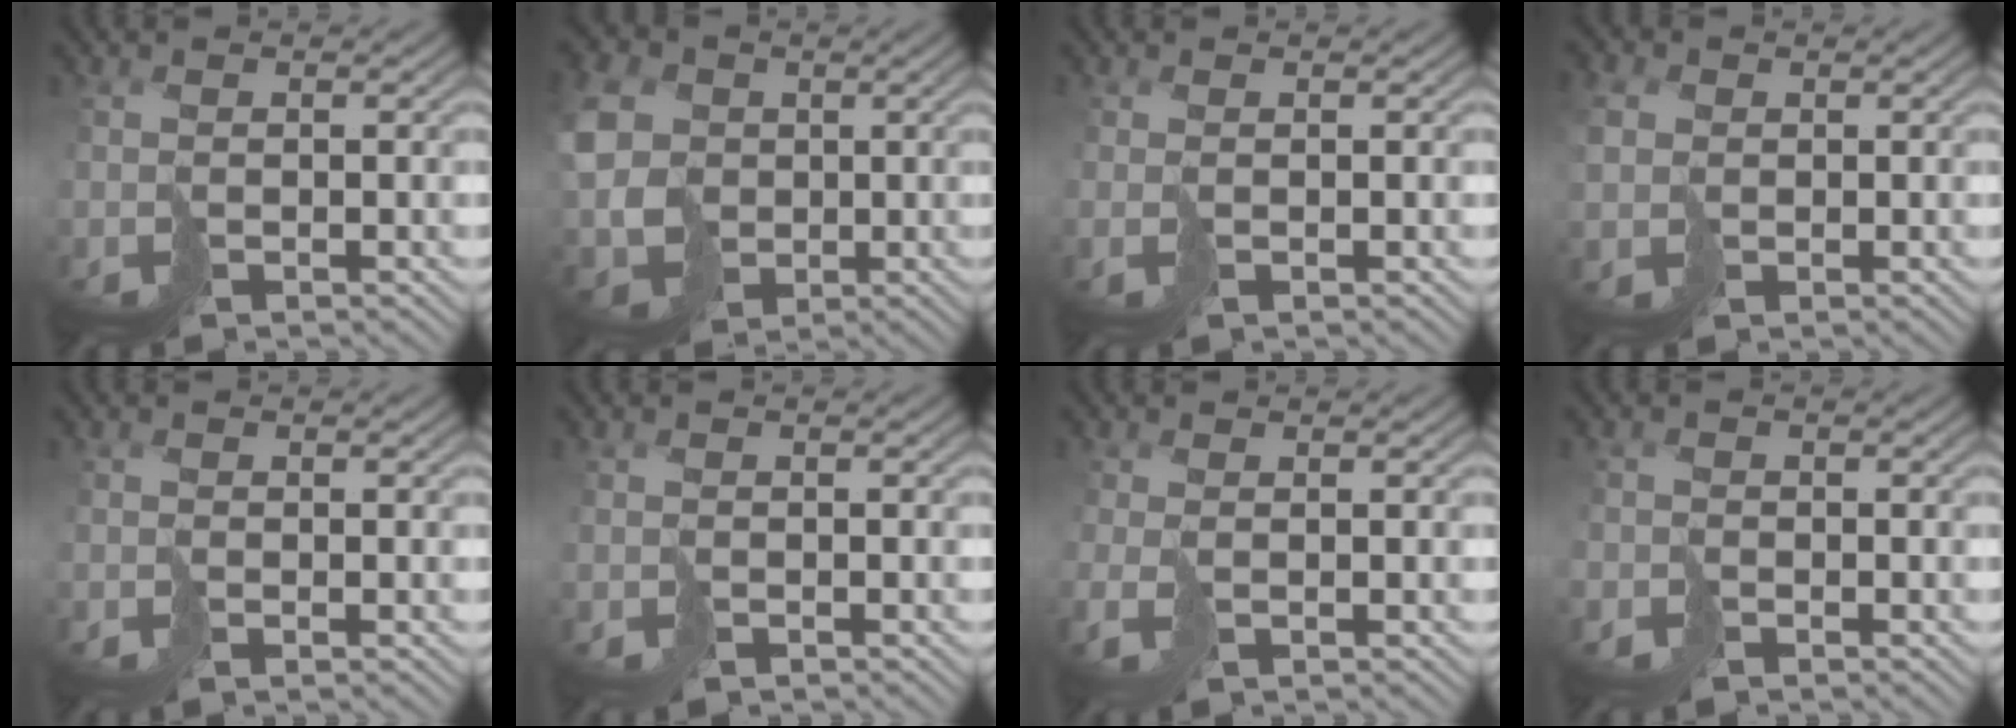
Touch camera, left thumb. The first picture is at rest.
{"total": 9.3, "force": [1.4, 8.0, 4.5], "torque": [-0.134, 0.001, 0.026]}
{"total": 0.8, "force": [-0.1, 0.2, 0.8], "torque": [-0.018, 0.000, -0.002]}
{"total": 3.2, "force": [0.7, 2.9, 1.2], "torque": [-0.054, -0.001, 0.019]}
{"total": 0.6, "force": [-0.4, 0.2, 0.4], "torque": [-0.010, -0.001, -0.009]}
{"total": 0.6, "force": [-0.5, 0.2, 0.1], "torque": [-0.005, -0.001, -0.012]}
{"total": 1.8, "force": [-0.8, 0.7, 1.4], "torque": [-0.039, -0.004, -0.019]}
{"total": 1.4, "force": [-1.2, 0.7, 0.1], "torque": [-0.005, -0.005, -0.028]}